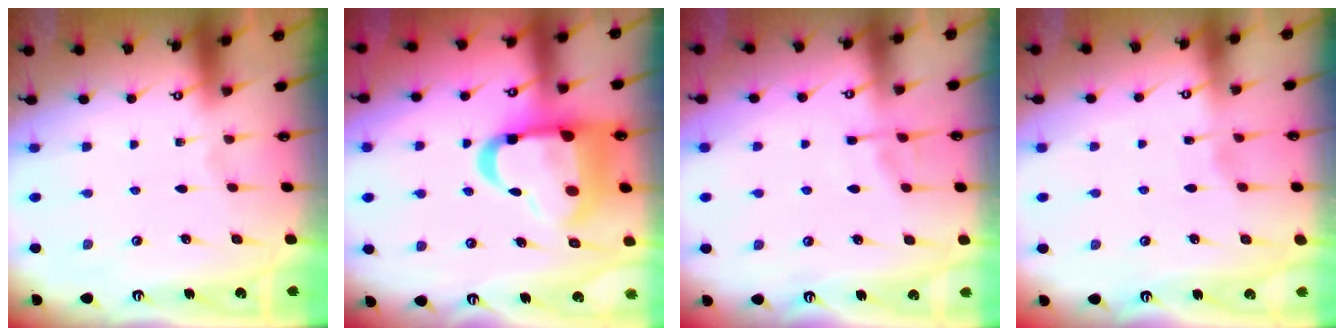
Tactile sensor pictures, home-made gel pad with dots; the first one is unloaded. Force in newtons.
{"total": 19.6, "press": 19.4, "slide": 2.4}
{"total": 4.1, "press": 4.1, "slide": 0.7}
{"total": 3.1, "press": 3.1, "slide": 0.3}